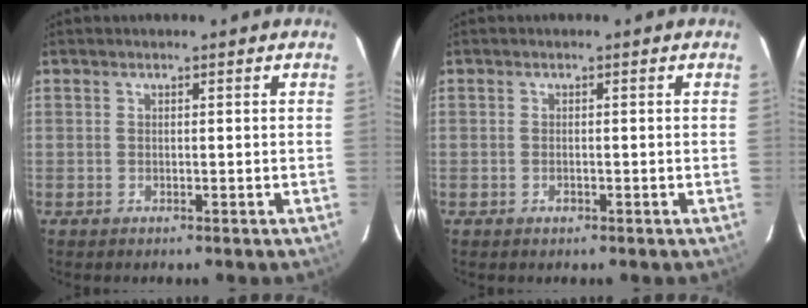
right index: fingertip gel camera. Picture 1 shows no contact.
{"total": 1.0, "force": [-0.5, 0.6, 0.6], "torque": [-0.011, 0.000, -0.007]}